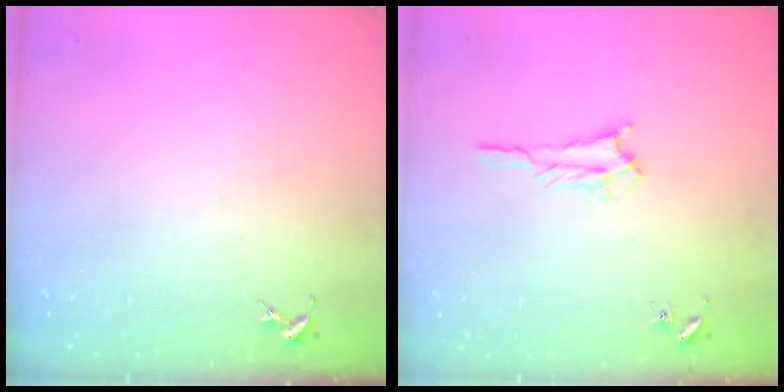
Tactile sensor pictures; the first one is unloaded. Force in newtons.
{"total": 1.6, "press": 1.6, "slide": 0.3}